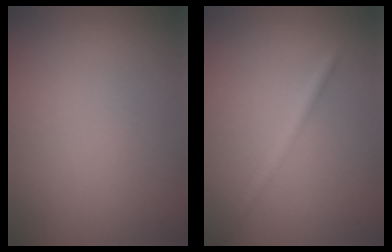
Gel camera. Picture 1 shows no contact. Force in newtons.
{"total": 1.8, "press": 1.8, "slide": 0.1}